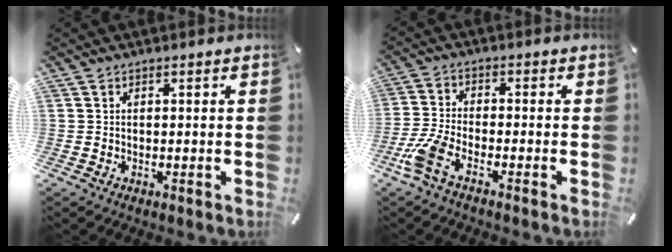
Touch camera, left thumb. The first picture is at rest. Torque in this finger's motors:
{"motor_torque": [-0.20, 0.76, 0.12, 0.10, 0.13]}